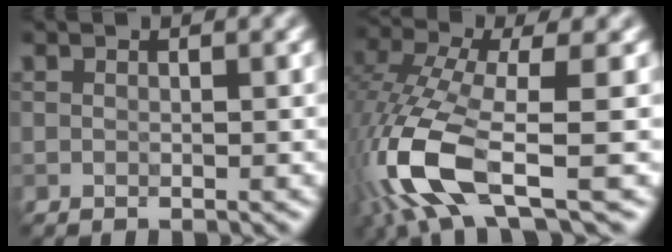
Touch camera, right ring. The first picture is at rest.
{"total": 10.5, "force": [-6.0, 2.4, 8.3], "torque": [-0.229, -0.025, -0.075]}